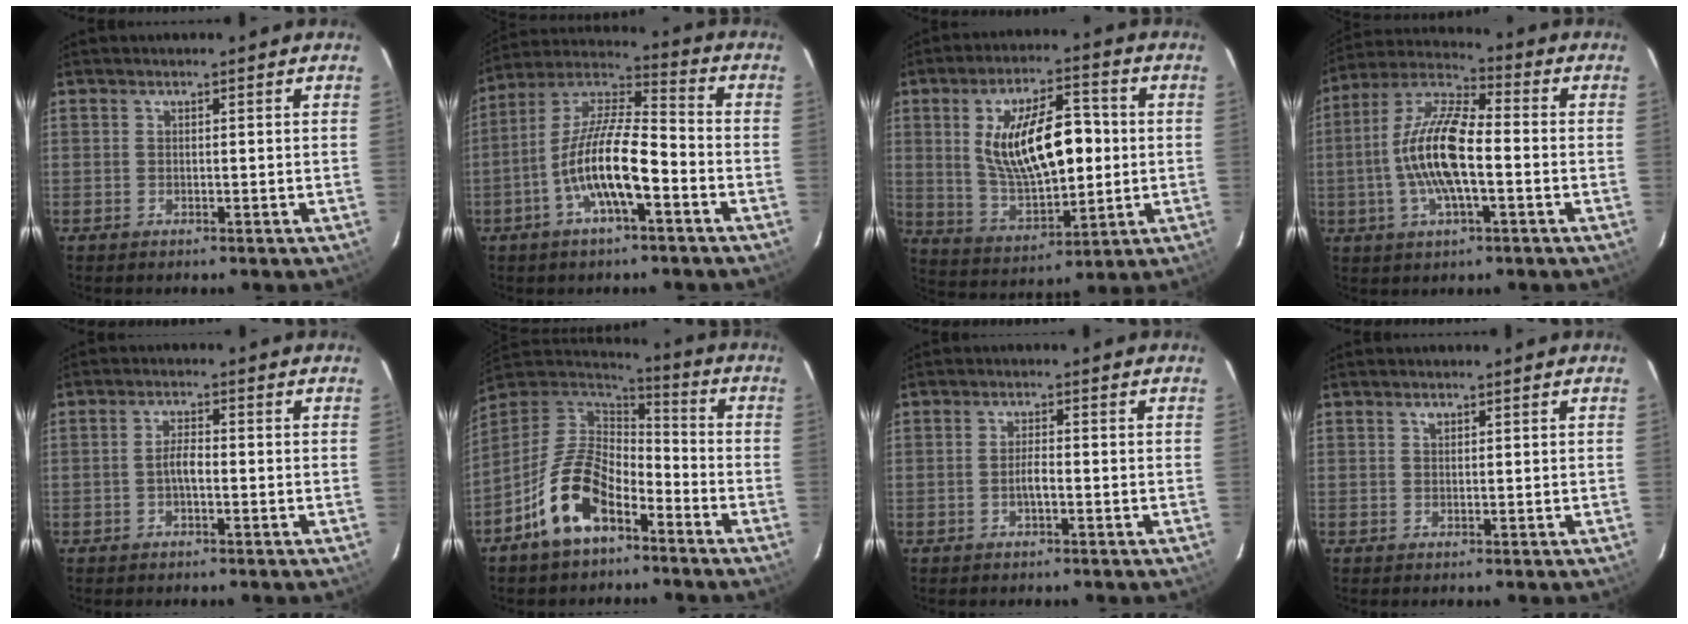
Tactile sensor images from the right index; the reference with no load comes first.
{"total": 13.8, "force": [-5.3, 3.4, 12.3], "torque": [-0.241, 0.001, -0.105]}
{"total": 16.9, "force": [1.9, 7.3, 15.1], "torque": [-0.266, 0.008, 0.051]}
{"total": 14.1, "force": [-2.3, 4.6, 13.2], "torque": [-0.264, 0.007, -0.051]}
{"total": 2.6, "force": [-0.8, 0.8, 2.3], "torque": [-0.047, 0.006, -0.016]}
{"total": 14.7, "force": [-7.9, 7.6, 9.8], "torque": [-0.200, 0.006, -0.148]}
{"total": 2.2, "force": [-0.8, 0.5, 2.0], "torque": [-0.040, 0.003, -0.016]}
{"total": 0.7, "force": [0.4, 0.5, 0.3], "torque": [-0.005, 0.002, 0.008]}